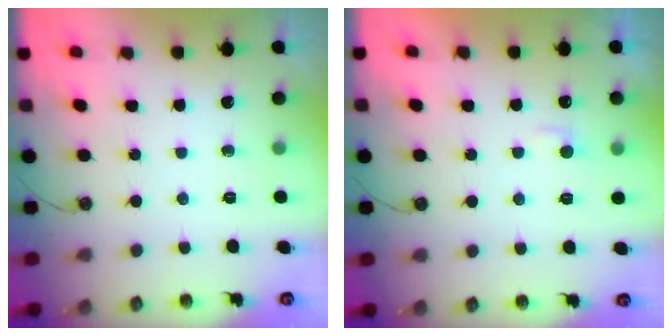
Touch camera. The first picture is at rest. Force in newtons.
{"total": 2.8, "press": 2.7, "slide": 0.4}